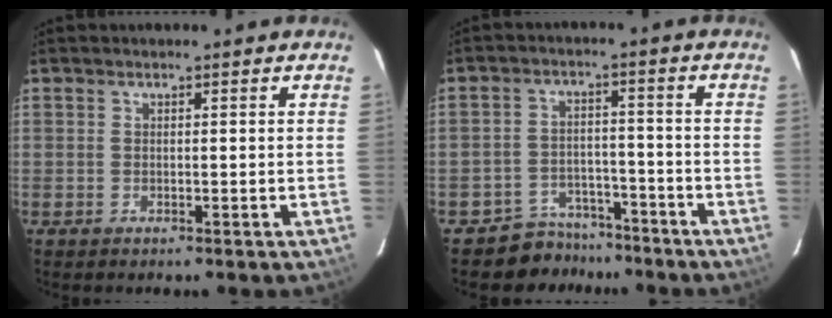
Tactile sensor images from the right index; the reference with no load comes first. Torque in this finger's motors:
{"motor_torque": [0.42, -0.46, 0.04, -0.01]}